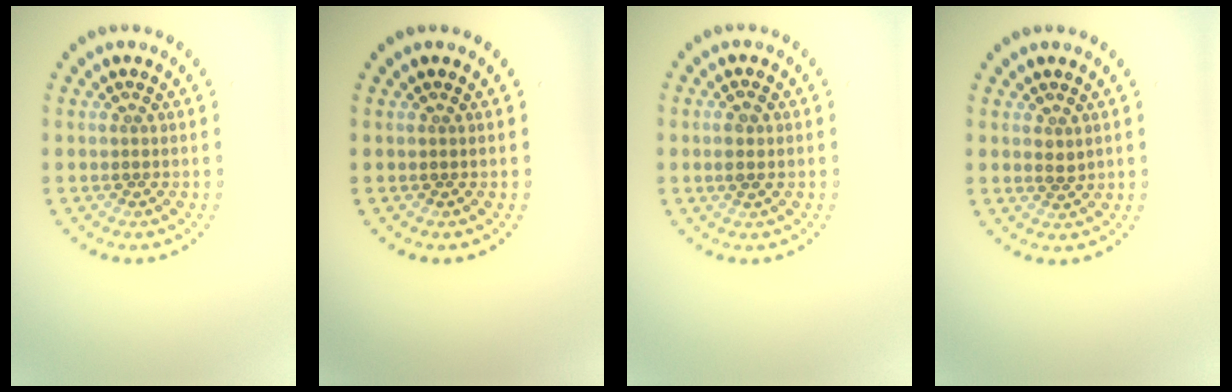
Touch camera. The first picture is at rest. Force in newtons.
{"total": 0.0}
{"total": 1.4, "press": 1.3, "slide": 0.5}
{"total": 0.9, "press": 0.9, "slide": 0.3}